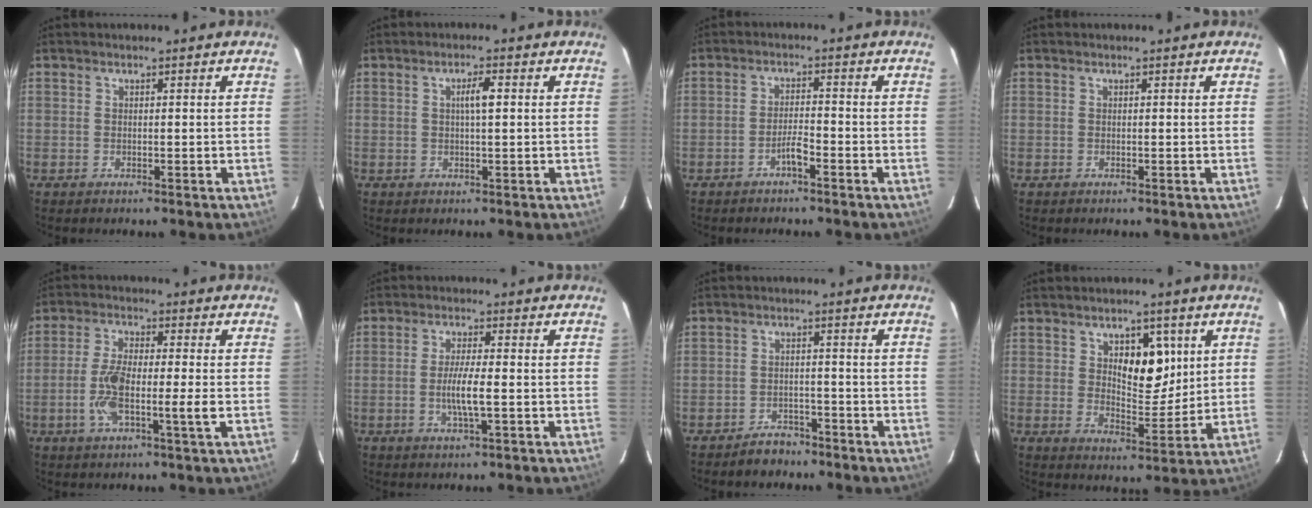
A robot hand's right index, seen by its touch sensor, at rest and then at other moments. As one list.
[{"total": 2.7, "force": [0.5, 0.2, 2.7], "torque": [-0.048, 0.003, 0.007]}, {"total": 2.7, "force": [-1.7, 0.2, 2.0], "torque": [-0.035, 0.002, -0.033]}, {"total": 0.0}, {"total": 8.4, "force": [-1.7, 0.9, 8.2], "torque": [-0.164, 0.003, -0.038]}, {"total": 5.1, "force": [-1.0, 0.3, 5.0], "torque": [-0.096, -0.006, -0.020]}, {"total": 3.6, "force": [-2.9, 1.9, 0.5], "torque": [-0.012, 0.007, -0.044]}, {"total": 8.1, "force": [3.0, 3.8, 6.5], "torque": [-0.095, 0.001, 0.053]}]